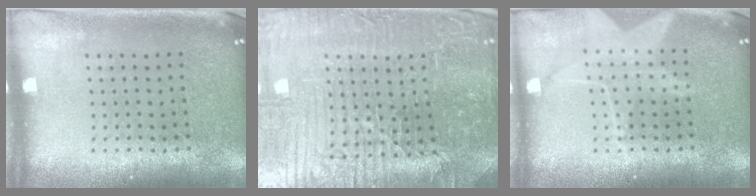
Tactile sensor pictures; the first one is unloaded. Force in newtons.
{"total": 5.5, "press": 5.2, "slide": 1.5}
{"total": 1.6, "press": 1.4, "slide": 0.7}